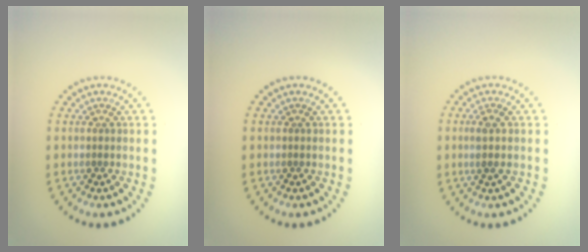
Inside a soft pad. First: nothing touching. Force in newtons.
{"total": 0.0}
{"total": 1.5, "press": 1.3, "slide": 0.7}